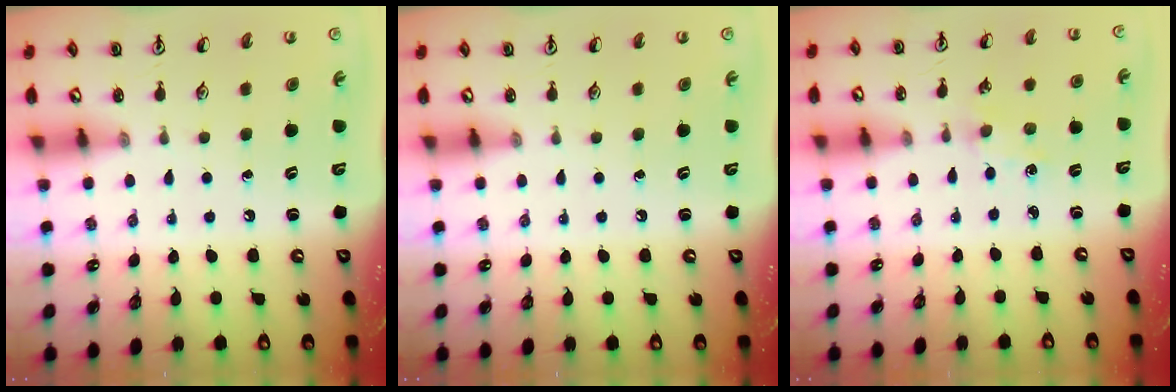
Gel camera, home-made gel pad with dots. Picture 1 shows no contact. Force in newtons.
{"total": 0.0}
{"total": 1.6, "press": 1.6, "slide": 0.3}